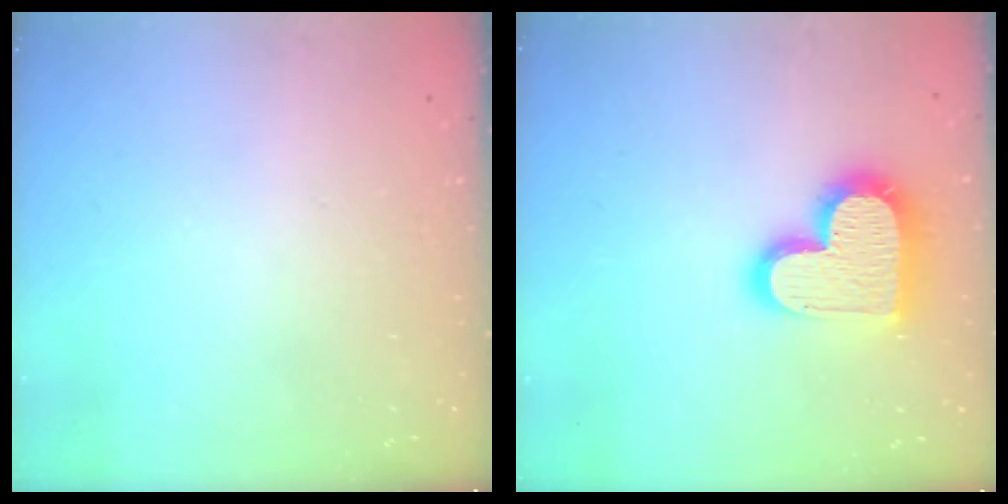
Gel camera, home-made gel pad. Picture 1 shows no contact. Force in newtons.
{"total": 17.7, "press": 17.7, "slide": 1.2}